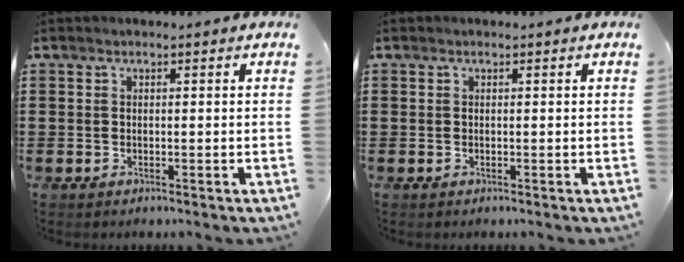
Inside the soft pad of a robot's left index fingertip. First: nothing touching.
{"total": 0.0}